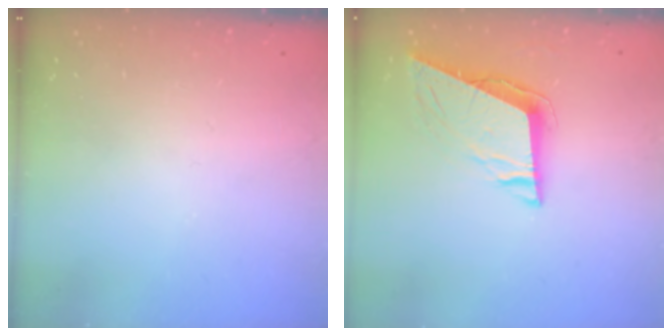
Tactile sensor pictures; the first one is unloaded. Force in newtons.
{"total": 9.2, "press": 8.9, "slide": 2.2}